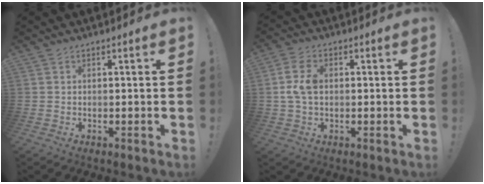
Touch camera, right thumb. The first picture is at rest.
{"total": 8.0, "force": [0.9, 5.1, 6.1], "torque": [-0.122, 0.003, 0.017]}